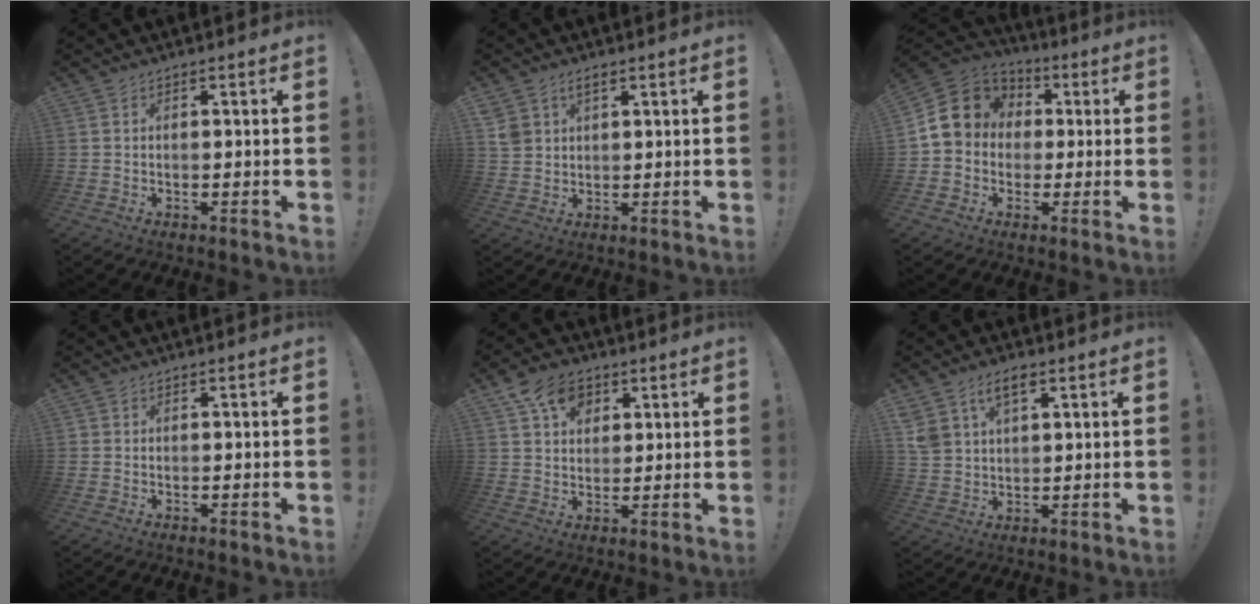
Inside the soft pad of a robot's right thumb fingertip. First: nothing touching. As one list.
[{"total": 4.3, "force": [2.5, 2.5, 2.5], "torque": [-0.048, -0.005, 0.048]}, {"total": 14.3, "force": [2.6, 12.3, 6.8], "torque": [-0.109, 0.010, 0.063]}, {"total": 0.5, "force": [0.1, 0.5, 0.0], "torque": [-0.001, 0.001, 0.002]}, {"total": 10.9, "force": [5.0, 8.2, 5.2], "torque": [-0.074, -0.016, 0.096]}, {"total": 7.3, "force": [4.0, 4.6, 4.0], "torque": [-0.076, -0.006, 0.076]}]